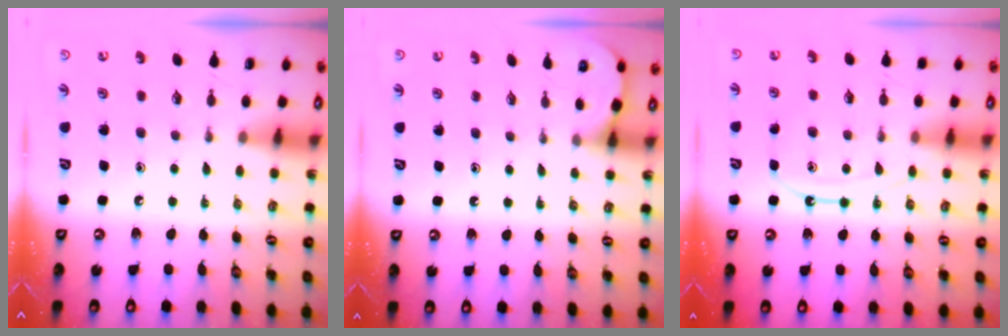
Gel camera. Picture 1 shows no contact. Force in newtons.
{"total": 2.5, "press": 2.5, "slide": 0.2}
{"total": 10.6, "press": 10.5, "slide": 1.1}